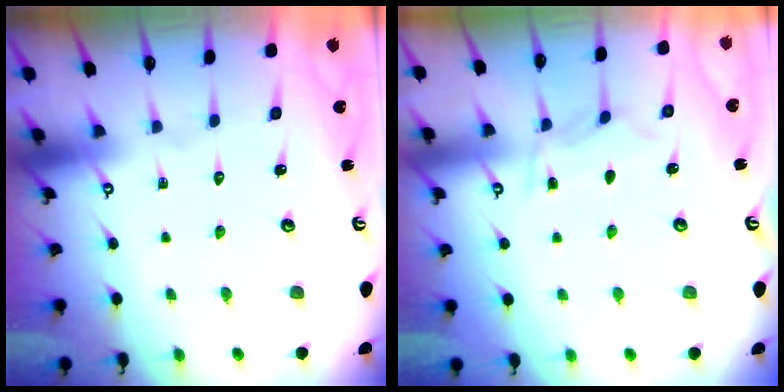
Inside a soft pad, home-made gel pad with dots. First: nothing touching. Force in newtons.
{"total": 5.4, "press": 5.4, "slide": 0.7}